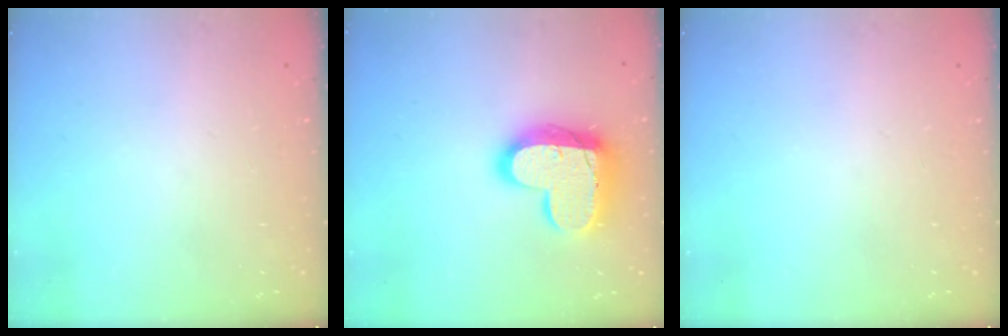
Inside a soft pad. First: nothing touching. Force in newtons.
{"total": 18.5, "press": 18.5, "slide": 1.4}
{"total": 0.0}